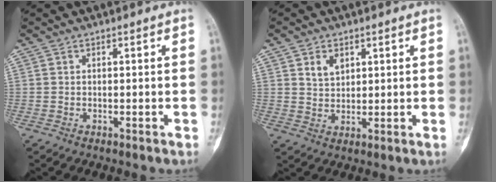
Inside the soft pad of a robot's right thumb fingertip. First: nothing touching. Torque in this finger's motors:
{"motor_torque": [-0.08, 0.76, 0.01, -0.05, 0.00]}